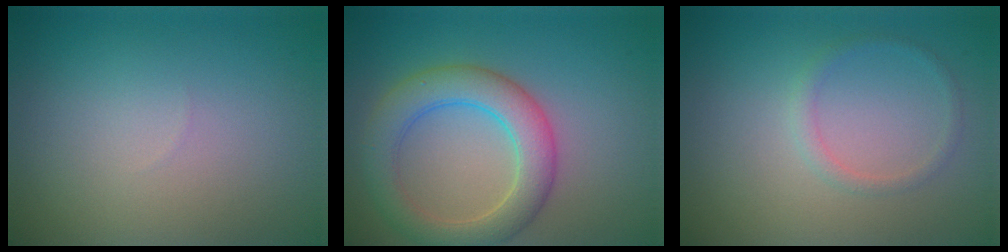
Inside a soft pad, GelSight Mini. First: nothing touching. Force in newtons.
{"total": 5.3, "press": 5.3, "slide": 0.4}
{"total": 1.2, "press": 1.2, "slide": 0.0}